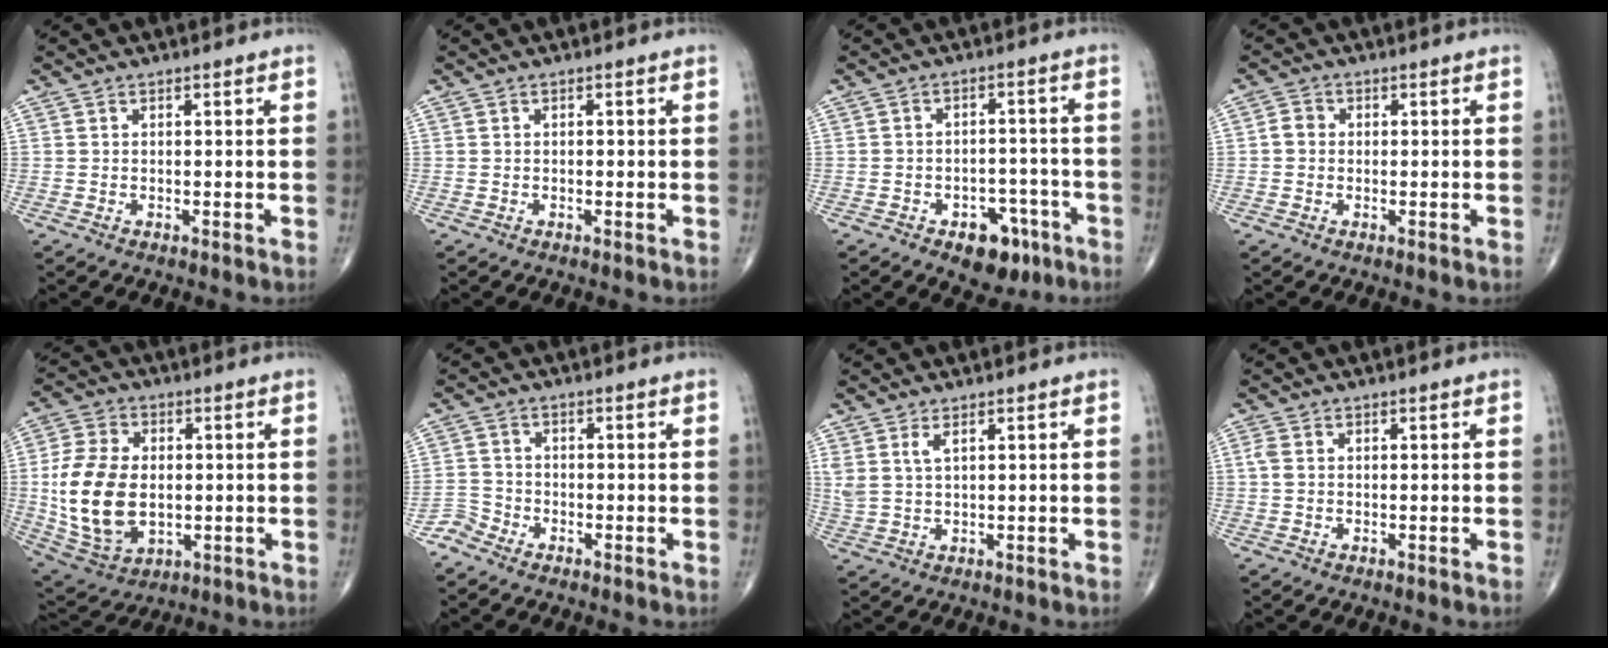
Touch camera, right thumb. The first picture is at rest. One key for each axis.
{"total": 0.0}
{"total": 8.3, "fx": -4.6, "fy": 5.2, "fz": 4.6, "tx": -0.032, "ty": 0.036, "tz": -0.059}
{"total": 2.4, "fx": -0.1, "fy": 2.1, "fz": 1.1, "tx": -0.014, "ty": 0.007, "tz": -0.007}
{"total": 16.9, "fx": -0.6, "fy": 11.2, "fz": 12.7, "tx": -0.241, "ty": -0.005, "tz": 0.004}
{"total": 2.8, "fx": -2.5, "fy": 1.3, "fz": 0.0, "tx": 0.003, "ty": 0.002, "tz": -0.057}
{"total": 2.9, "fx": 1.5, "fy": 1.0, "fz": 2.3, "tx": -0.058, "ty": 0.002, "tz": 0.039}
{"total": 1.6, "fx": 0.2, "fy": 0.9, "fz": 1.3, "tx": -0.040, "ty": 0.007, "tz": 0.004}